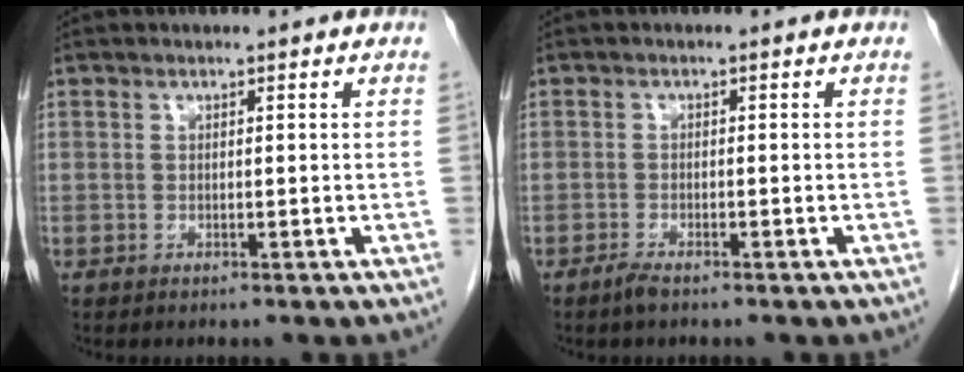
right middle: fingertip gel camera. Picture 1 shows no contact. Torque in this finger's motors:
{"motor_torque": [-0.03, -0.12, 0.01, 0.01]}